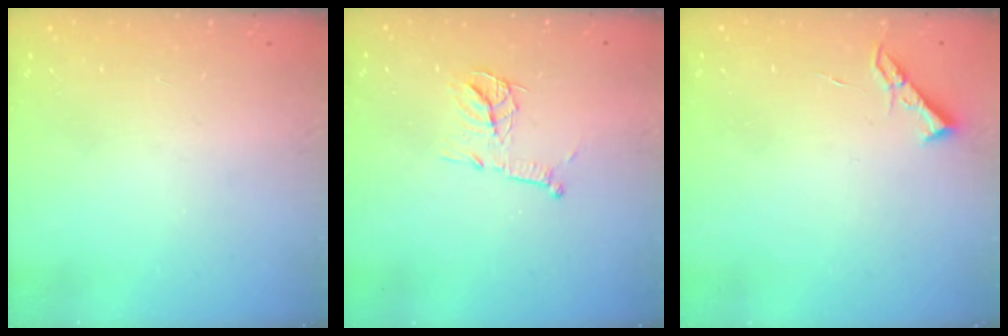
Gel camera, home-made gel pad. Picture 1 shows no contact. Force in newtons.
{"total": 11.7, "press": 11.7, "slide": 0.7}
{"total": 4.3, "press": 4.2, "slide": 0.7}